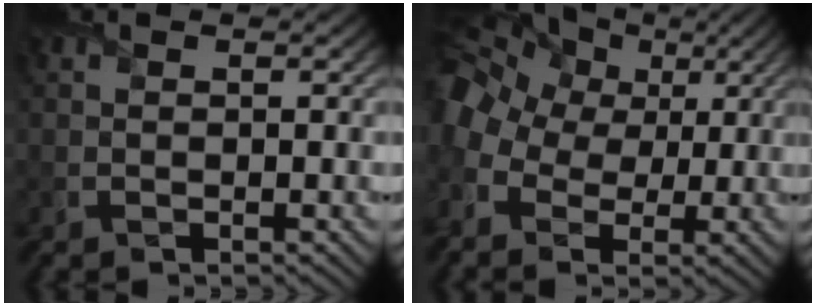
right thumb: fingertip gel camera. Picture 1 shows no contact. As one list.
[{"total": 13.1, "force": [2.2, 10.1, 8.0], "torque": [-0.214, 0.009, 0.033]}]